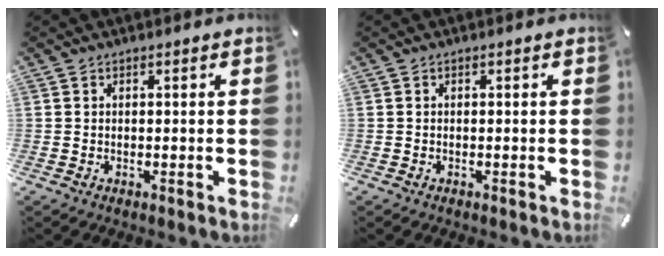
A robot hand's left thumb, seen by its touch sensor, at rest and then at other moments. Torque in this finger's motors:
{"motor_torque": [-0.21, -0.09, -0.03, -0.04, -0.03]}